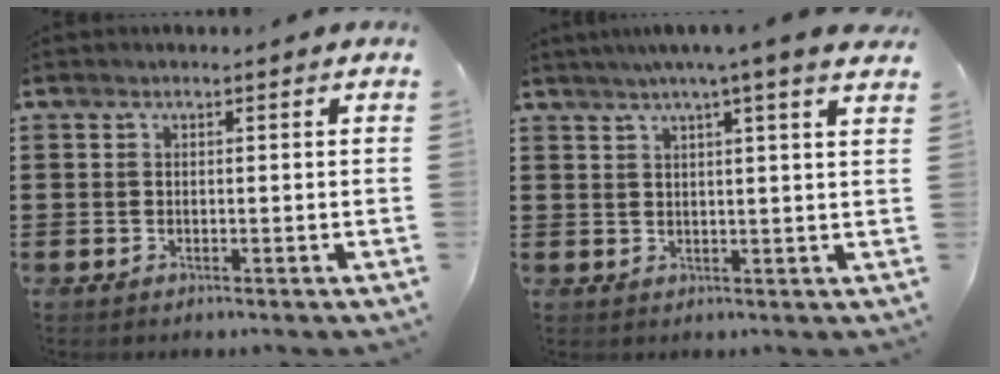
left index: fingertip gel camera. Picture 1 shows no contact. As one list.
[{"total": 4.0, "force": [3.0, -0.3, 2.7], "torque": [-0.054, -0.010, 0.048]}]